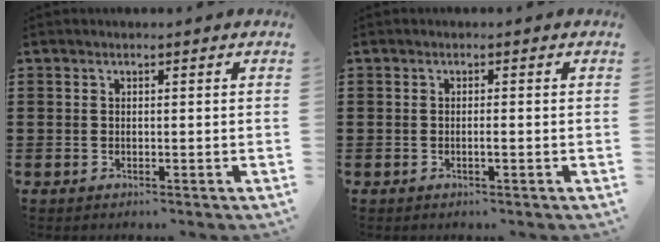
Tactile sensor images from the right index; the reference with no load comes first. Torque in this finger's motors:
{"motor_torque": [-0.09, -0.04, 0.00, 0.00]}